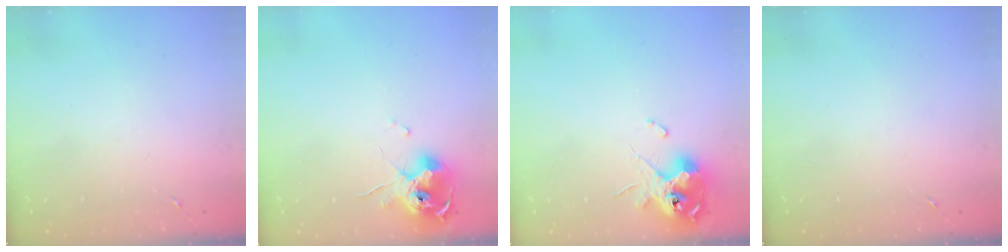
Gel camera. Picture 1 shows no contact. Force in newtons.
{"total": 12.9, "press": 12.9, "slide": 1.4}
{"total": 12.4, "press": 12.2, "slide": 1.8}
{"total": 0.0}